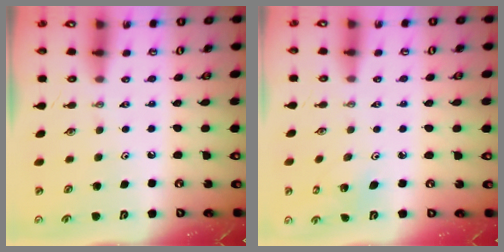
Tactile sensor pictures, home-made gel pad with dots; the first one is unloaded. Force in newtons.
{"total": 1.8, "press": 1.8, "slide": 0.1}